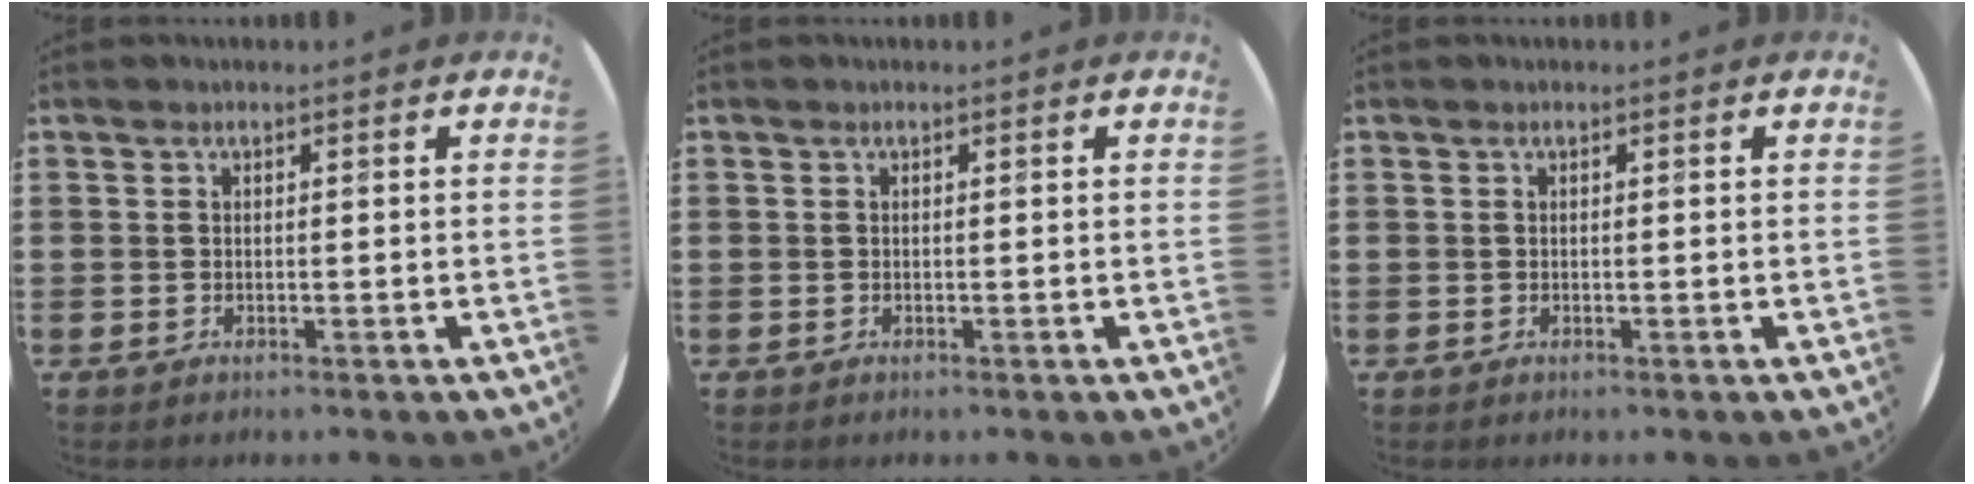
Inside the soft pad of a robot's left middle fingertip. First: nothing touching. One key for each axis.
{"total": 0.0}
{"total": 0.0}